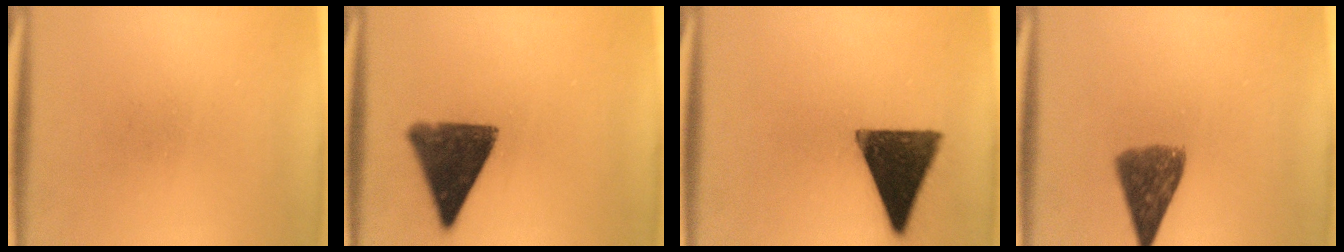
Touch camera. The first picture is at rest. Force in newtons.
{"total": 12.0}
{"total": 14.9}
{"total": 7.6}